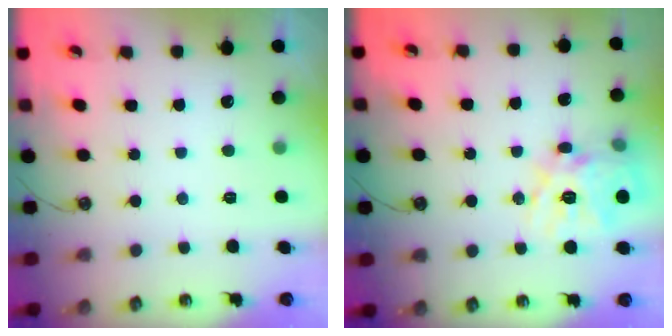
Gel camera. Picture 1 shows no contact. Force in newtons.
{"total": 18.1, "press": 17.9, "slide": 2.3}